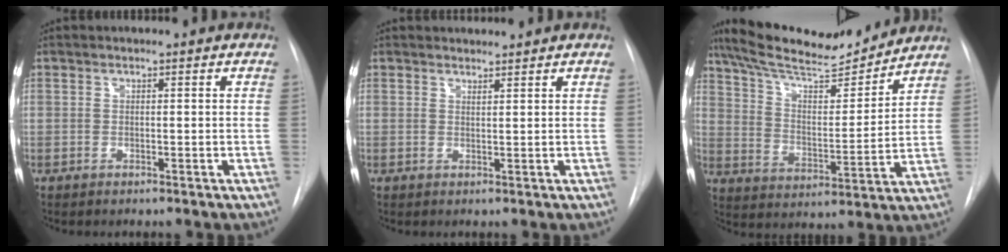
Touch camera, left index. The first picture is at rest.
{"total": 2.2, "force": [2.2, 0.1, 0.1], "torque": [-0.002, 0.003, 0.034]}
{"total": 17.0, "force": [15.5, 2.5, 6.4], "torque": [-0.112, -0.005, 0.252]}